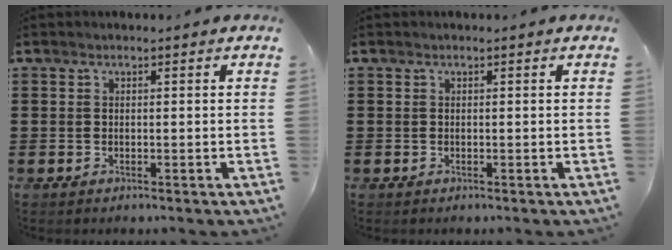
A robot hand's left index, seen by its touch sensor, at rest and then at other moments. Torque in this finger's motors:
{"motor_torque": [-0.01, 0.01, 0.00, 0.00]}